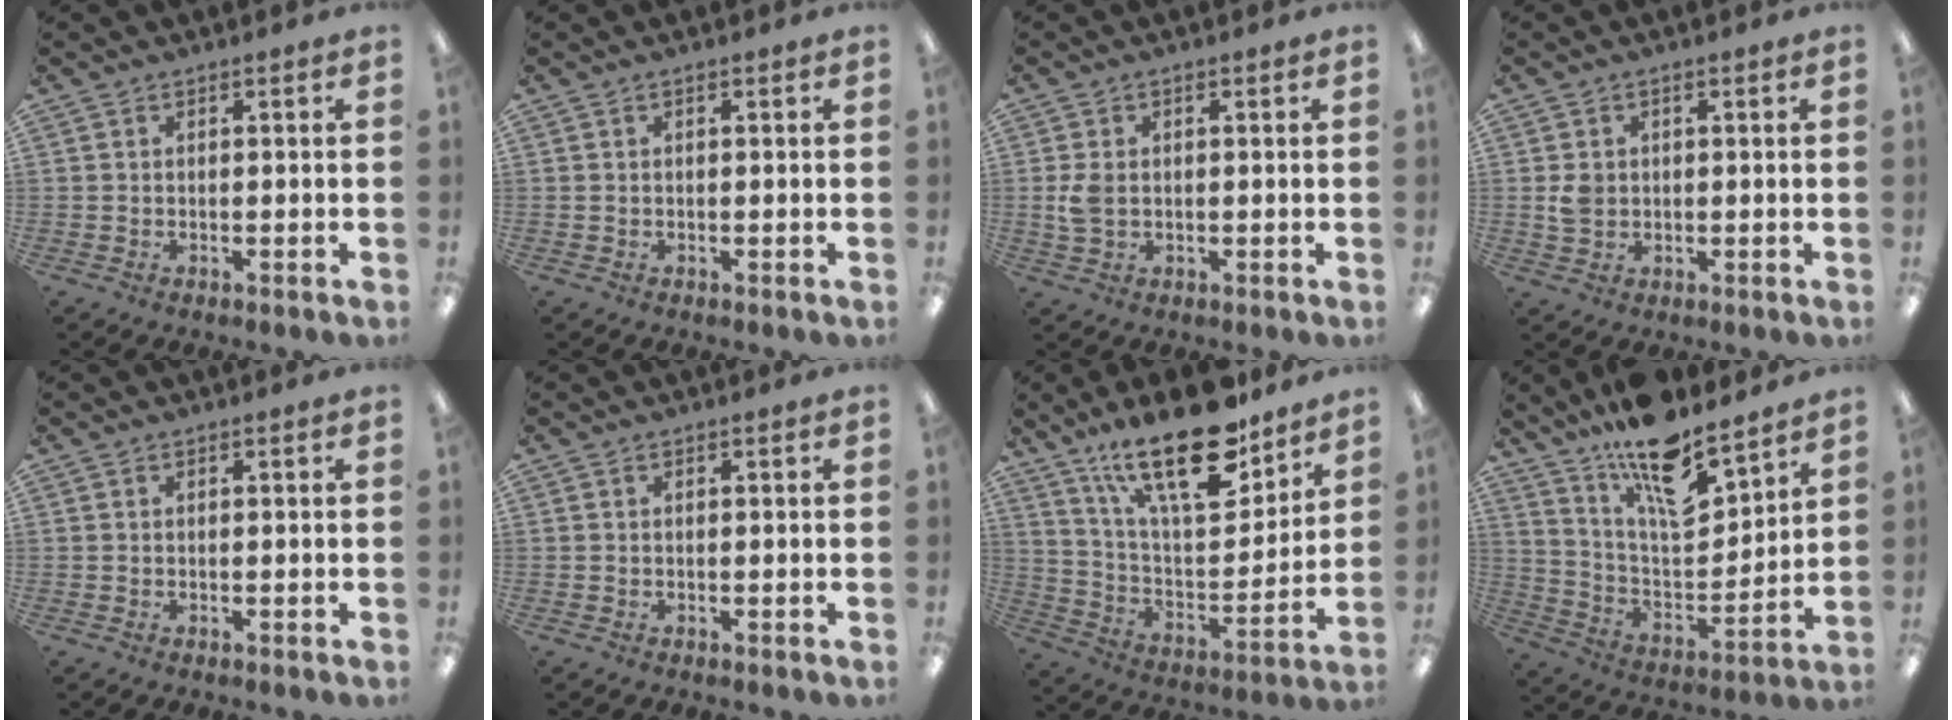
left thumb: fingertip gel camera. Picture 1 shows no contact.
{"total": 0.0}
{"total": 4.3, "force": [0.1, 2.8, 3.2], "torque": [-0.066, -0.002, -0.002]}
{"total": 3.1, "force": [0.4, 2.7, 1.5], "torque": [-0.021, 0.003, 0.004]}
{"total": 0.0}
{"total": 0.0}
{"total": 24.5, "force": [16.6, 9.1, 15.5], "torque": [-0.253, -0.100, 0.283]}
{"total": 16.9, "force": [13.3, 5.2, 9.1], "torque": [-0.158, -0.092, 0.229]}